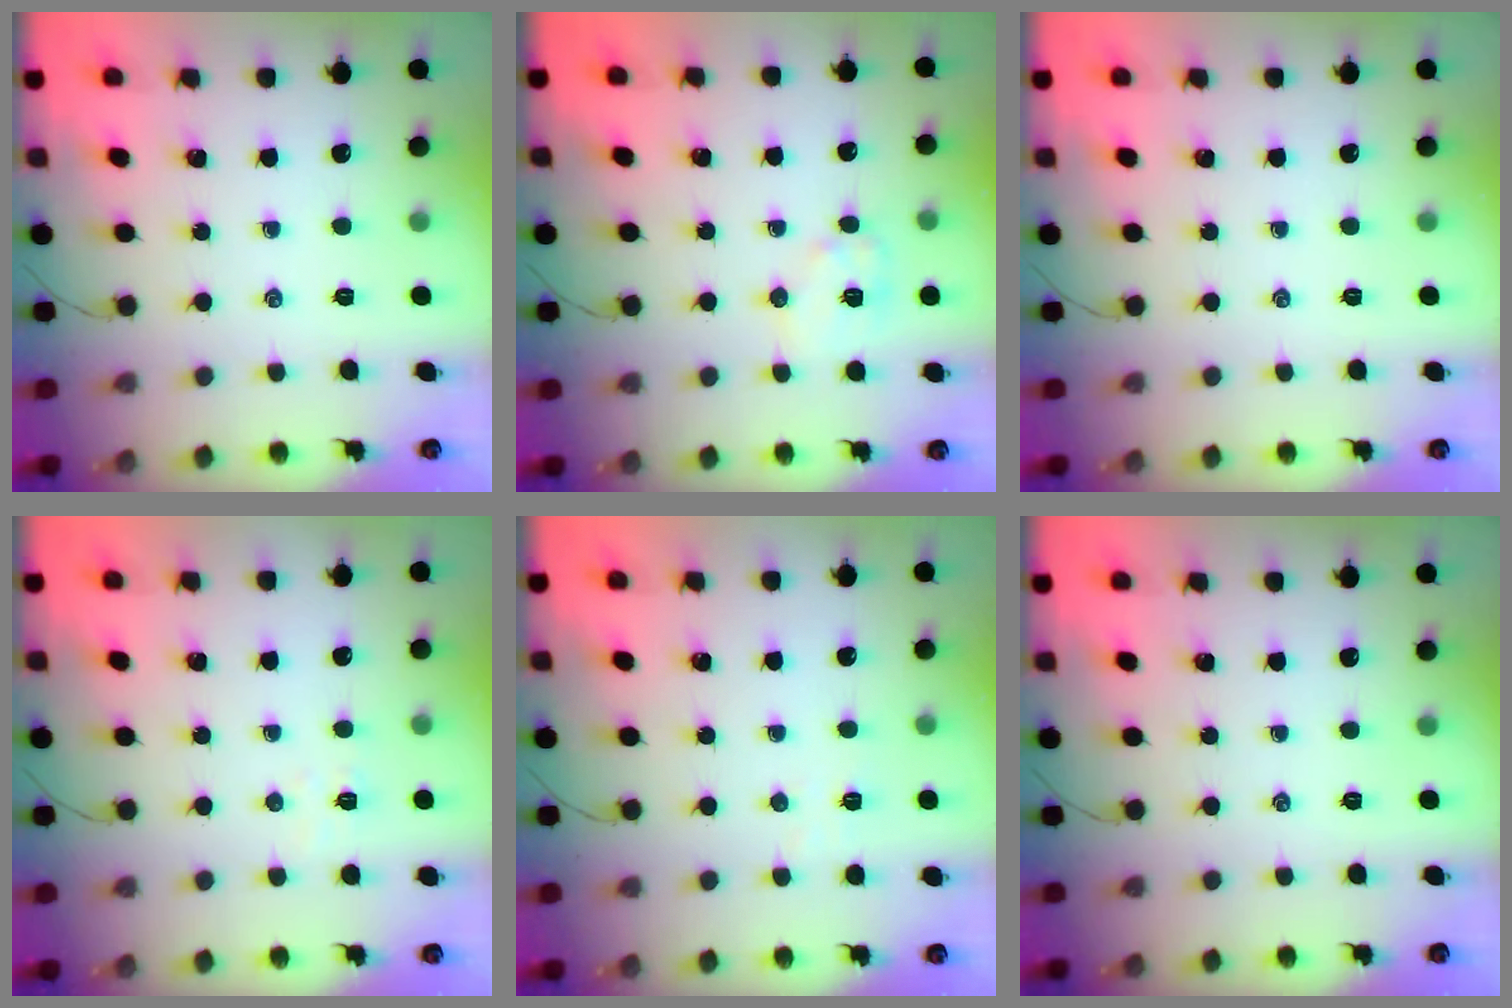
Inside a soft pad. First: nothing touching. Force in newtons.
{"total": 7.8, "press": 7.7, "slide": 0.8}
{"total": 0.0}
{"total": 3.9, "press": 3.8, "slide": 1.0}
{"total": 2.6, "press": 2.5, "slide": 0.8}
{"total": 0.0}